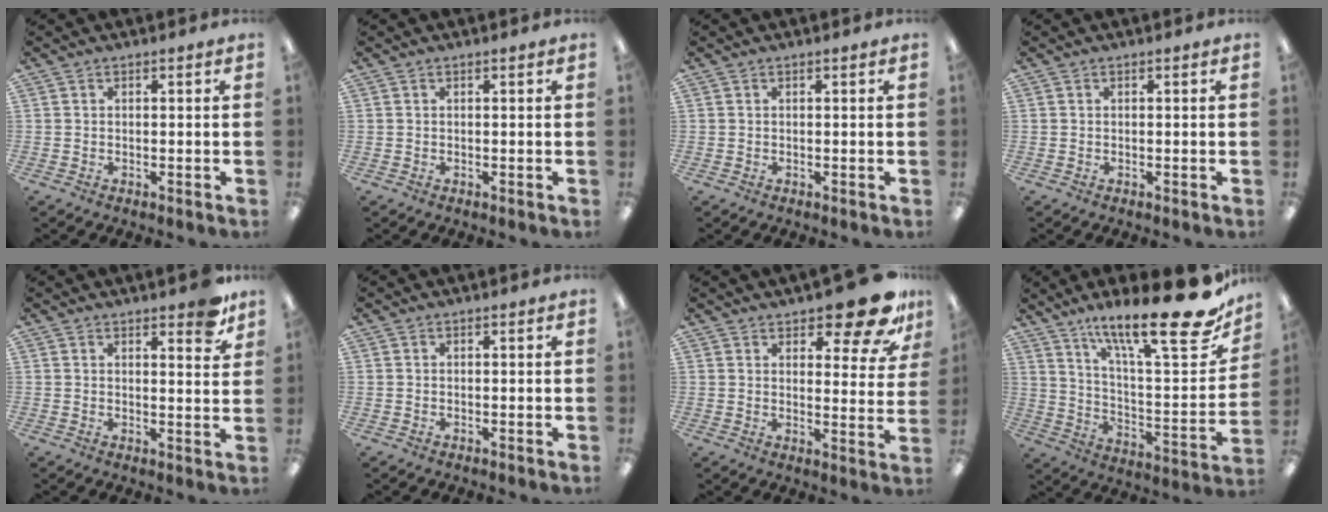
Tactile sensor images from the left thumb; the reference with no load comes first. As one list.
[{"total": 0.0}, {"total": 0.0}, {"total": 0.0}, {"total": 5.4, "force": [4.2, 1.7, 2.8], "torque": [-0.018, -0.029, 0.068]}, {"total": 0.0}, {"total": 13.3, "force": [9.9, 3.9, 8.0], "torque": [-0.093, -0.068, 0.161]}, {"total": 23.7, "force": [16.9, 5.0, 15.8], "torque": [-0.224, -0.126, 0.265]}]